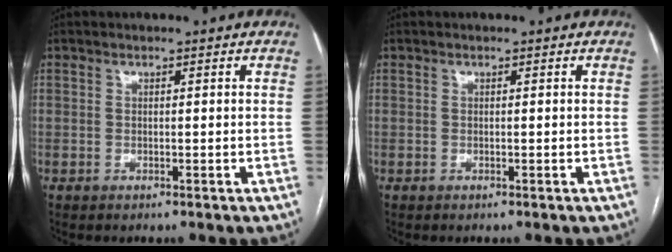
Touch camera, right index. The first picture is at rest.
{"total": 0.0}